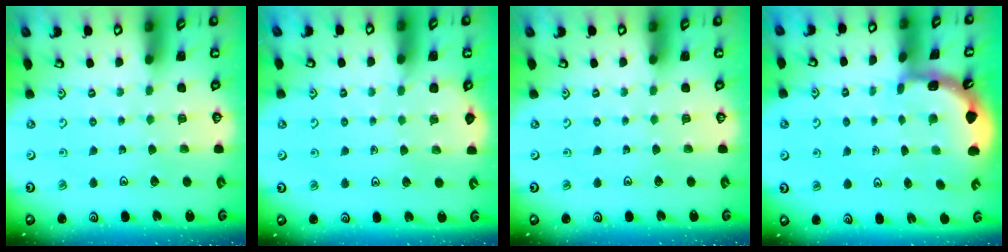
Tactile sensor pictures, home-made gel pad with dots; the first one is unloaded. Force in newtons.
{"total": 1.6, "press": 1.5, "slide": 0.3}
{"total": 0.0}
{"total": 2.8, "press": 2.8, "slide": 0.2}